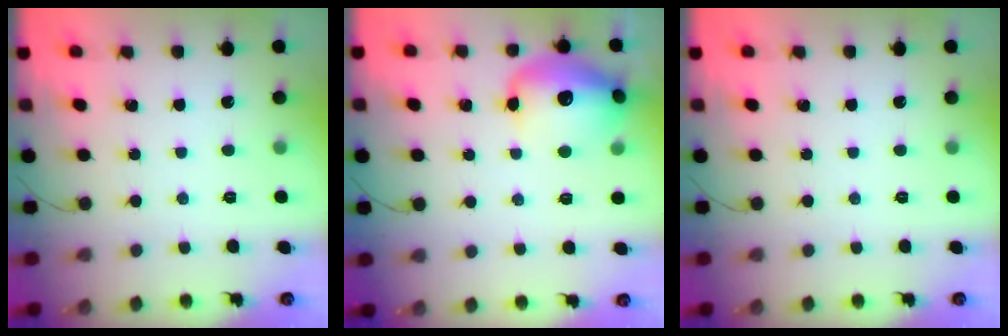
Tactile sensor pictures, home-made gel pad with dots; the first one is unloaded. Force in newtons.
{"total": 15.3, "press": 15.1, "slide": 2.7}
{"total": 0.0}